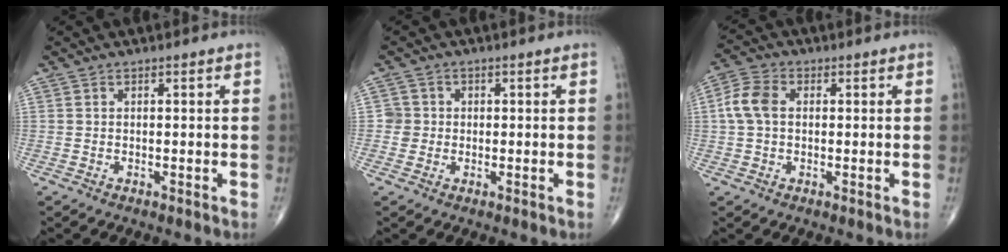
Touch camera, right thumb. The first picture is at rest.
{"total": 2.5, "force": [-0.1, 2.5, 0.0], "torque": [0.021, 0.008, -0.006]}
{"total": 6.0, "force": [0.6, 4.2, 4.3], "torque": [-0.095, 0.017, 0.005]}